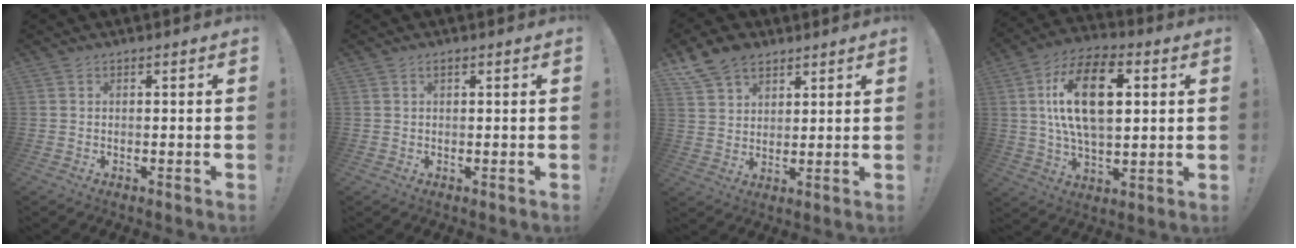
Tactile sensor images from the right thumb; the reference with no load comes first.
{"total": 0.8, "force": [0.4, 0.3, 0.6], "torque": [-0.011, 0.001, 0.008]}
{"total": 10.2, "force": [7.1, 6.4, 3.6], "torque": [-0.063, -0.035, 0.141]}
{"total": 19.5, "force": [4.1, 10.5, 16.0], "torque": [-0.283, 0.004, 0.058]}